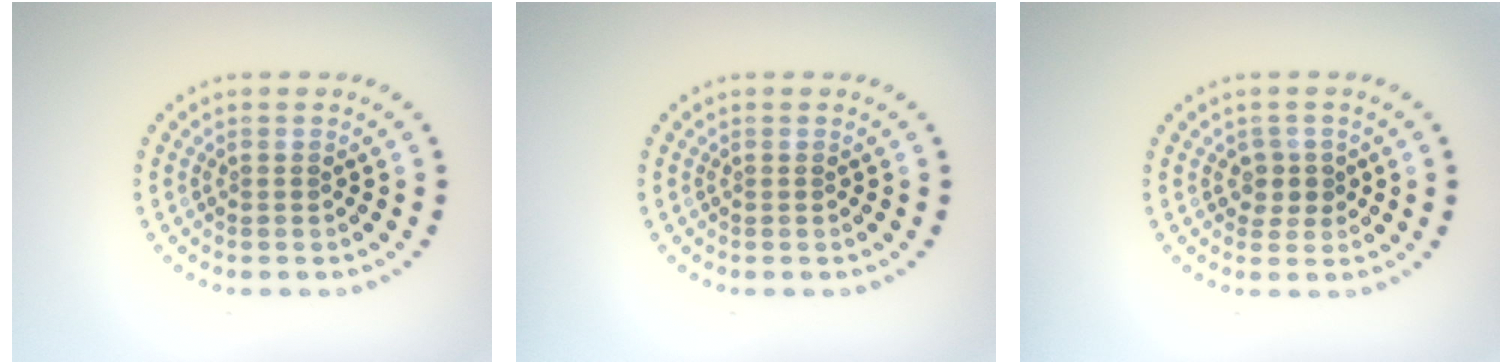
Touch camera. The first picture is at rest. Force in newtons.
{"total": 0.0}
{"total": 1.8, "press": 1.4, "slide": 1.1}